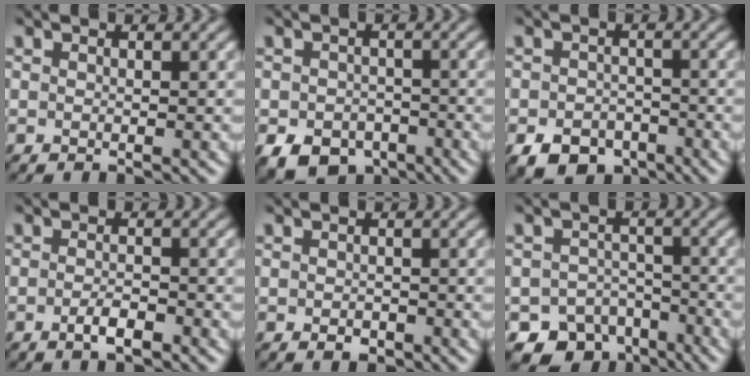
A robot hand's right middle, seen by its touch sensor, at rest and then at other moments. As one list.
[{"total": 5.1, "force": [-3.0, 3.5, 2.3], "torque": [-0.043, -0.014, -0.047]}, {"total": 4.6, "force": [-3.0, 3.0, 1.8], "torque": [-0.029, -0.005, -0.054]}, {"total": 2.0, "force": [-1.2, 0.5, 1.5], "torque": [-0.029, 0.001, -0.023]}, {"total": 1.1, "force": [-0.7, 0.7, 0.5], "torque": [-0.009, 0.000, -0.011]}, {"total": 6.1, "force": [-4.6, 3.9, 1.1], "torque": [-0.004, -0.012, -0.070]}]